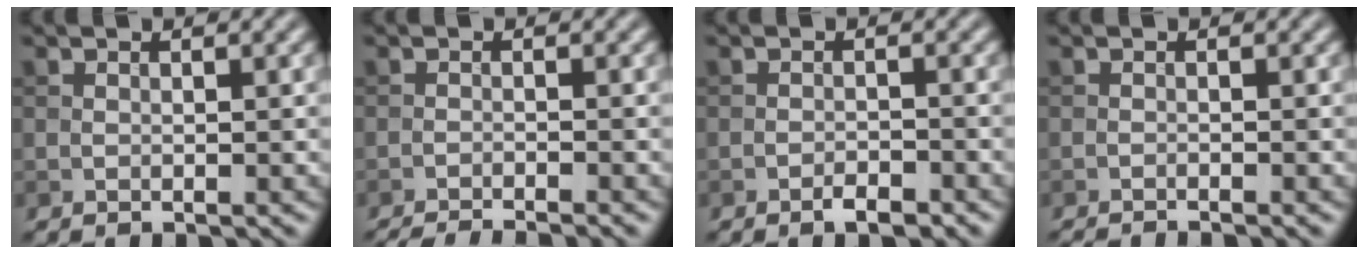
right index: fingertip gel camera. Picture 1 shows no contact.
{"total": 4.6, "force": [-4.2, 0.5, 1.7], "torque": [-0.028, -0.012, -0.069]}
{"total": 1.7, "force": [-1.2, 0.4, 1.0], "torque": [-0.014, 0.003, -0.021]}
{"total": 2.1, "force": [-1.9, 0.2, 0.9], "torque": [-0.014, -0.002, -0.037]}